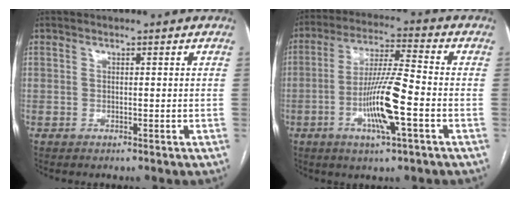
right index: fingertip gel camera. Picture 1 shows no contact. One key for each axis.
{"total": 11.4, "fx": -3.5, "fy": 0.6, "fz": 10.9, "tx": -0.208, "ty": -0.004, "tz": -0.066}